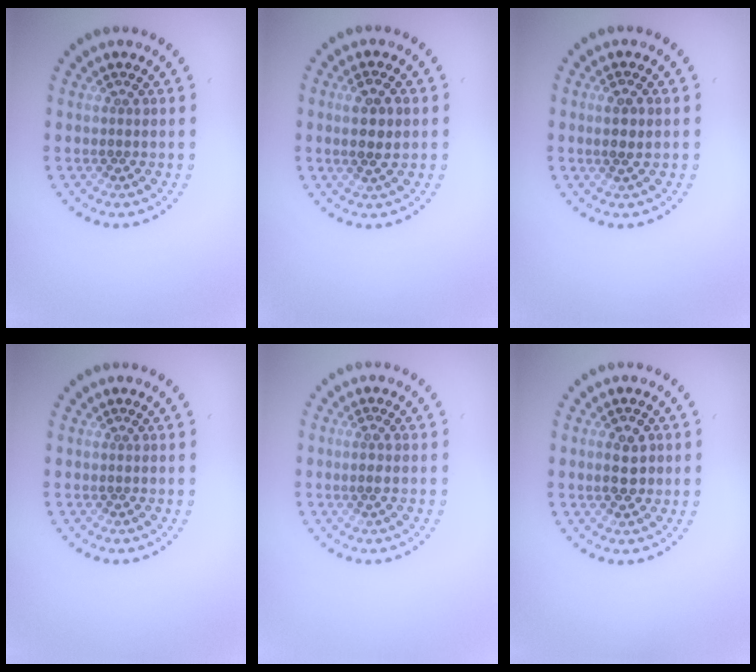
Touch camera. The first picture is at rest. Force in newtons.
{"total": 2.3, "press": 2.2, "slide": 0.6}
{"total": 1.2, "press": 1.1, "slide": 0.5}
{"total": 0.0}
{"total": 0.9, "press": 0.6, "slide": 0.6}
{"total": 2.4, "press": 2.4, "slide": 0.2}